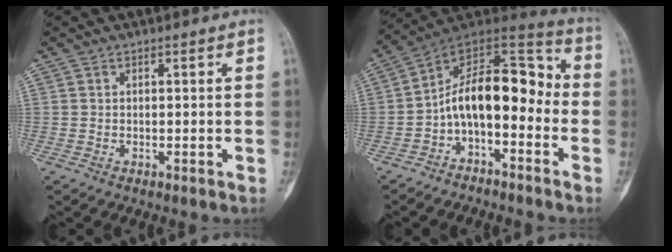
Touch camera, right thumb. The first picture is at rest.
{"total": 14.8, "force": [-3.2, 8.0, 12.0], "torque": [-0.167, 0.089, -0.066]}